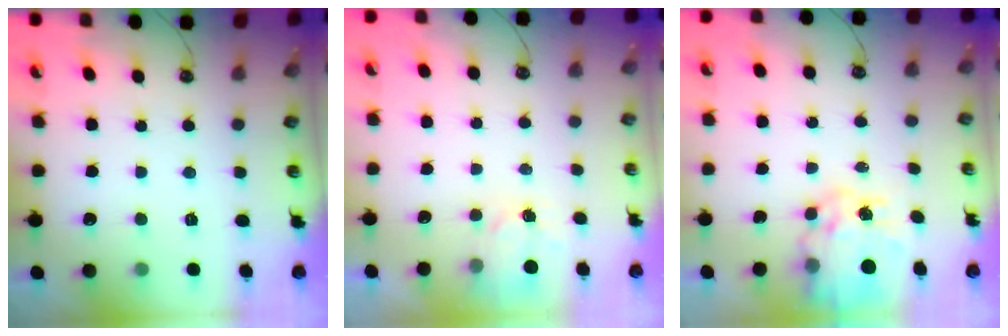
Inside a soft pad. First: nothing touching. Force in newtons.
{"total": 3.0, "press": 3.0, "slide": 0.4}
{"total": 10.8, "press": 10.8, "slide": 1.1}